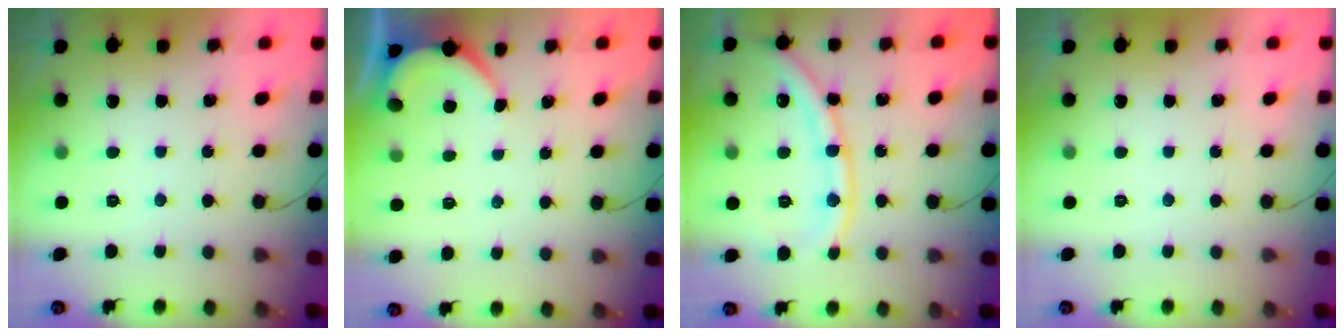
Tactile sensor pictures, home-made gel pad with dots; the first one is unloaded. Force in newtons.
{"total": 2.6, "press": 2.6, "slide": 0.4}
{"total": 13.4, "press": 13.3, "slide": 1.9}
{"total": 0.0}